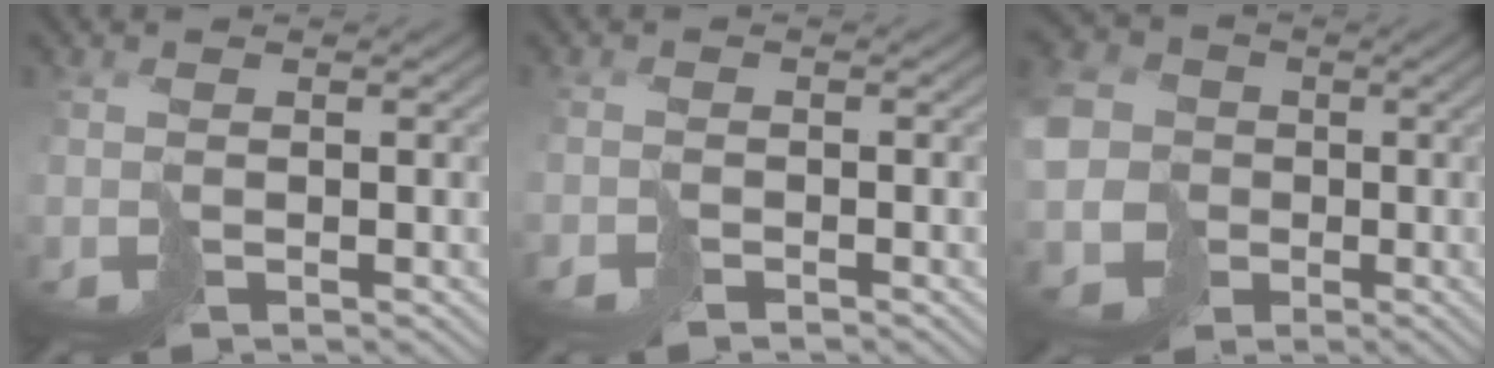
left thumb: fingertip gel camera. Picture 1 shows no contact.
{"total": 1.2, "force": [-1.1, 0.2, 0.1], "torque": [-0.005, -0.003, -0.027]}
{"total": 9.9, "force": [-1.1, 8.9, 4.2], "torque": [-0.133, -0.018, -0.022]}